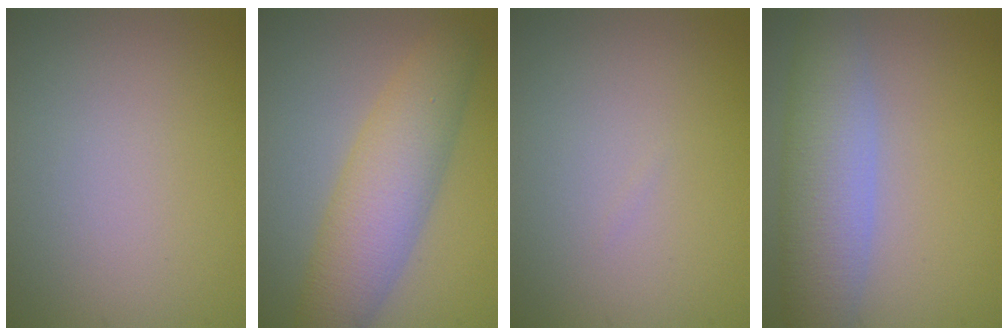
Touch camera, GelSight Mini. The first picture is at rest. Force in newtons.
{"total": 6.2, "press": 6.2, "slide": 0.1}
{"total": 0.0}
{"total": 6.0, "press": 6.0, "slide": 0.4}